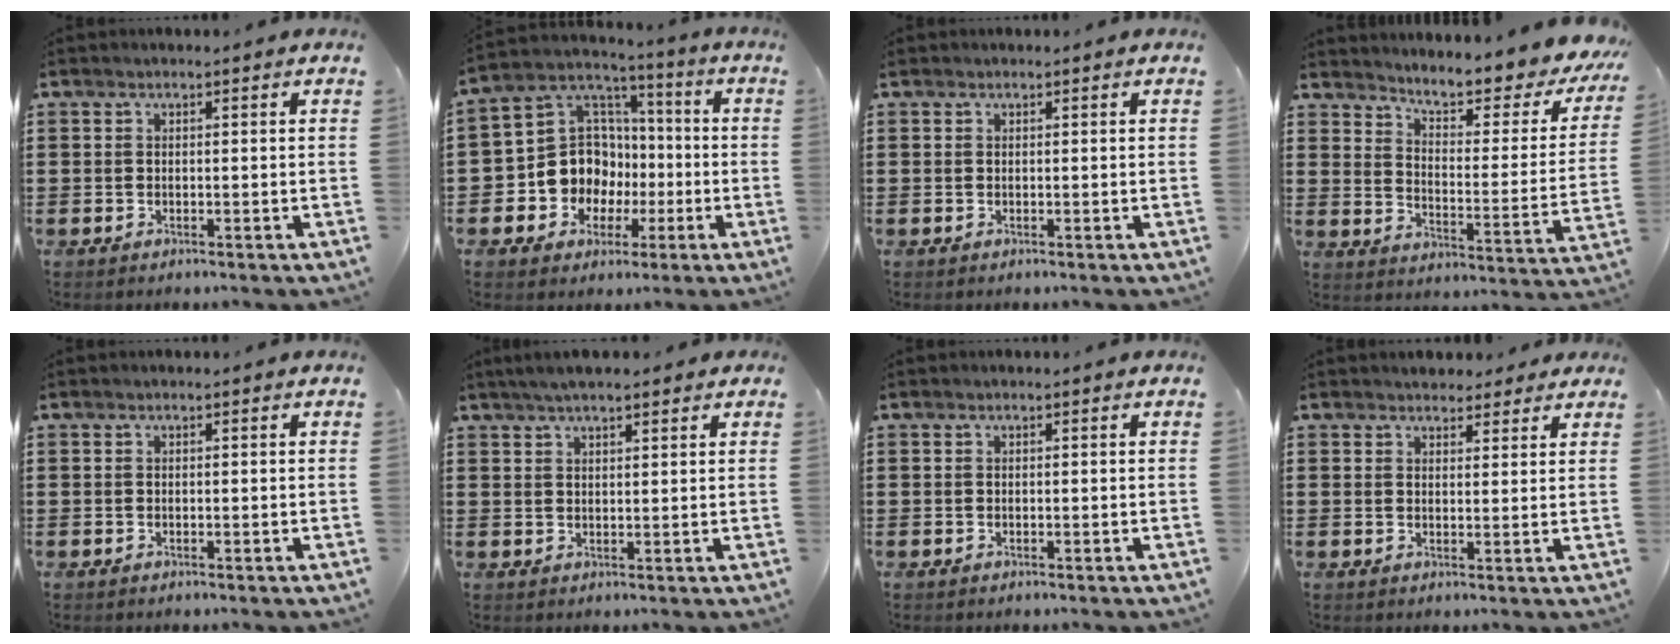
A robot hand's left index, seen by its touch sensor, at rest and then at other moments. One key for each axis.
{"total": 11.7, "fx": -2.3, "fy": 10.7, "fz": 4.0, "tx": -0.127, "ty": 0.006, "tz": -0.039}
{"total": 0.0}
{"total": 5.7, "fx": 5.1, "fy": 0.1, "fz": 2.6, "tx": -0.059, "ty": -0.048, "tz": 0.077}
{"total": 0.0}
{"total": 3.5, "fx": 2.7, "fy": 0.7, "fz": 2.1, "tx": -0.045, "ty": 0.007, "tz": 0.050}
{"total": 0.0}
{"total": 2.7, "fx": 2.5, "fy": 1.0, "fz": 0.1, "tx": -0.001, "ty": -0.005, "tz": 0.046}